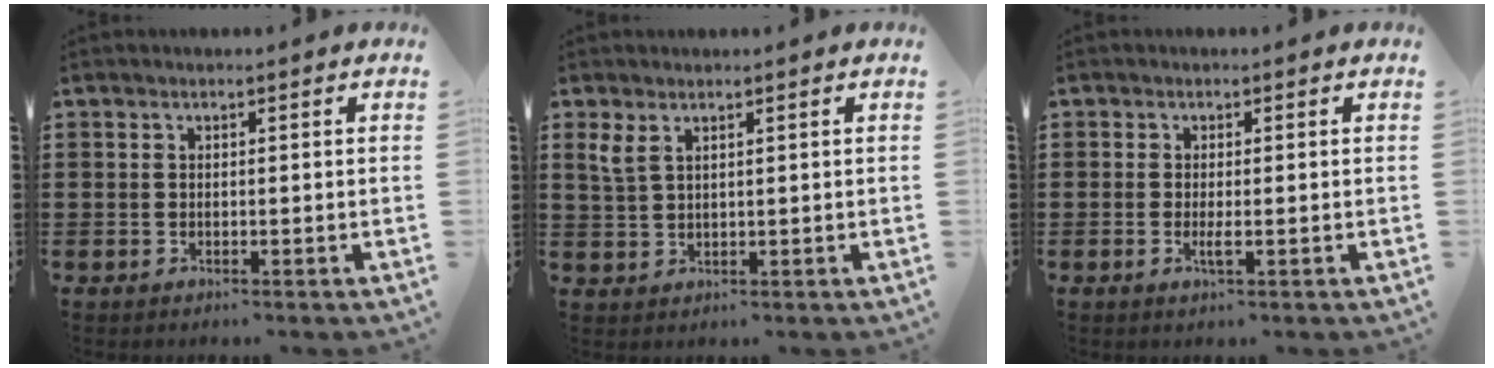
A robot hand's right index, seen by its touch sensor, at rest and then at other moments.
{"total": 2.8, "force": [1.8, 1.1, 1.9], "torque": [-0.042, 0.005, 0.032]}
{"total": 1.6, "force": [-0.3, 0.2, 1.5], "torque": [-0.035, -0.004, -0.009]}